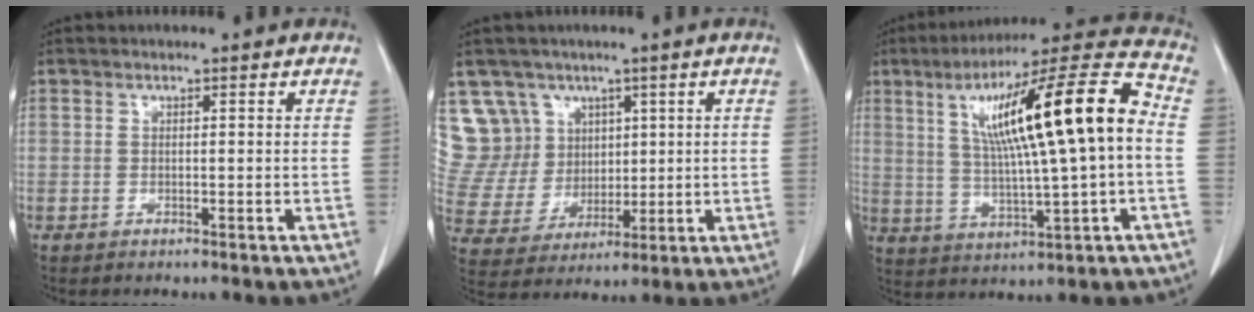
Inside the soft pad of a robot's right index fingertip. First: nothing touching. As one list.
[{"total": 11.4, "force": [6.2, 9.4, 1.1], "torque": [-0.046, 0.046, 0.142]}, {"total": 19.9, "force": [2.8, 1.6, 19.6], "torque": [-0.313, 0.033, 0.042]}]